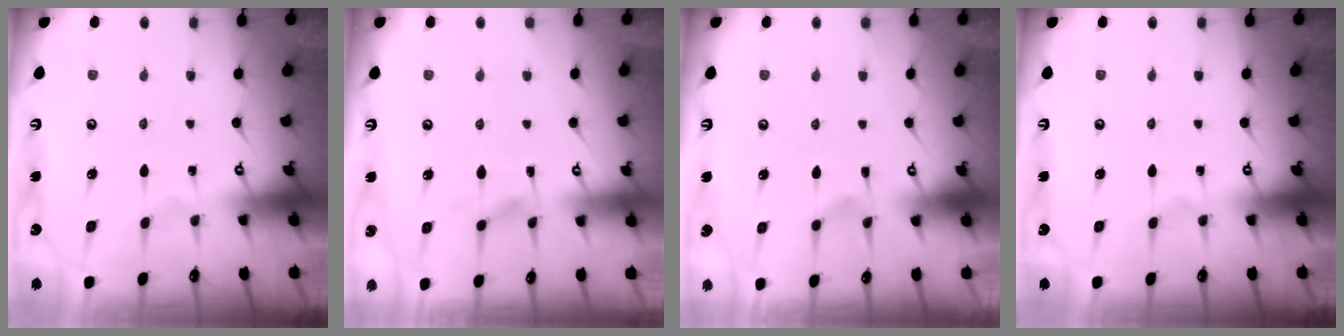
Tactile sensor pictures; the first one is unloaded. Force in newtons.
{"total": 3.2, "press": 3.0, "slide": 1.2}
{"total": 2.9, "press": 2.6, "slide": 1.3}
{"total": 0.0}